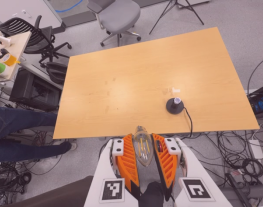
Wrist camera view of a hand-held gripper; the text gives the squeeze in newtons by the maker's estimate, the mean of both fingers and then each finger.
{"total": 12.3, "left": 13.8, "right": 10.8}